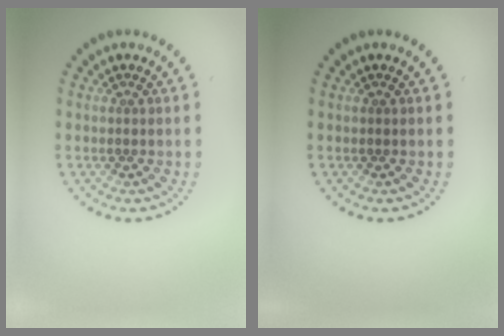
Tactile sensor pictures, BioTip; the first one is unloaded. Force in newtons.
{"total": 0.0}